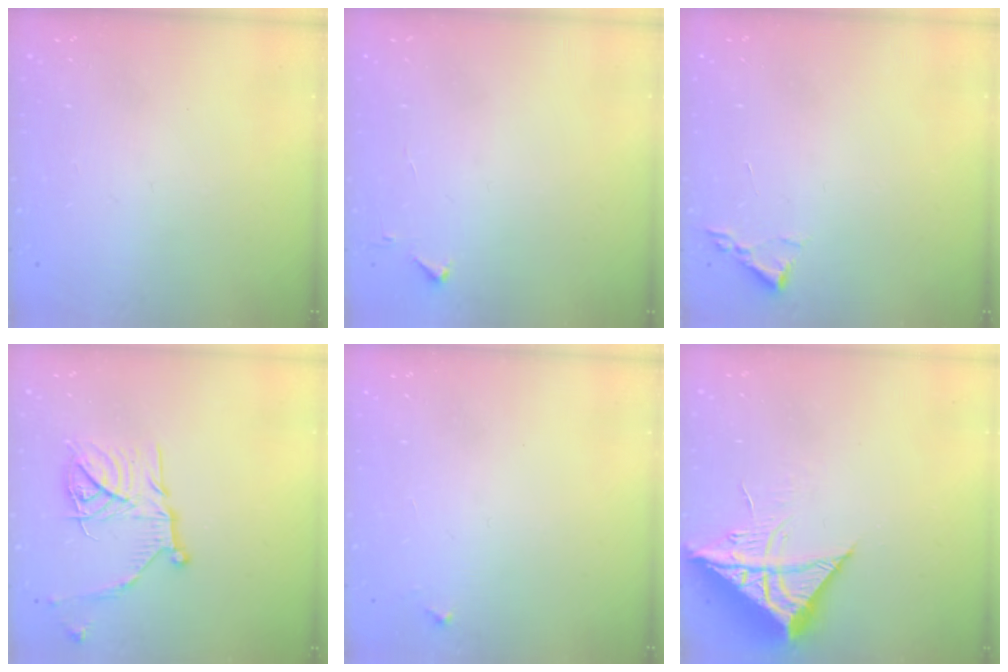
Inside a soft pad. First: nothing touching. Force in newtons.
{"total": 2.8, "press": 2.8, "slide": 0.4}
{"total": 1.8, "press": 1.8, "slide": 0.3}
{"total": 18.0, "press": 18.0, "slide": 1.5}
{"total": 3.5, "press": 3.5, "slide": 0.3}
{"total": 10.5, "press": 10.5, "slide": 1.0}